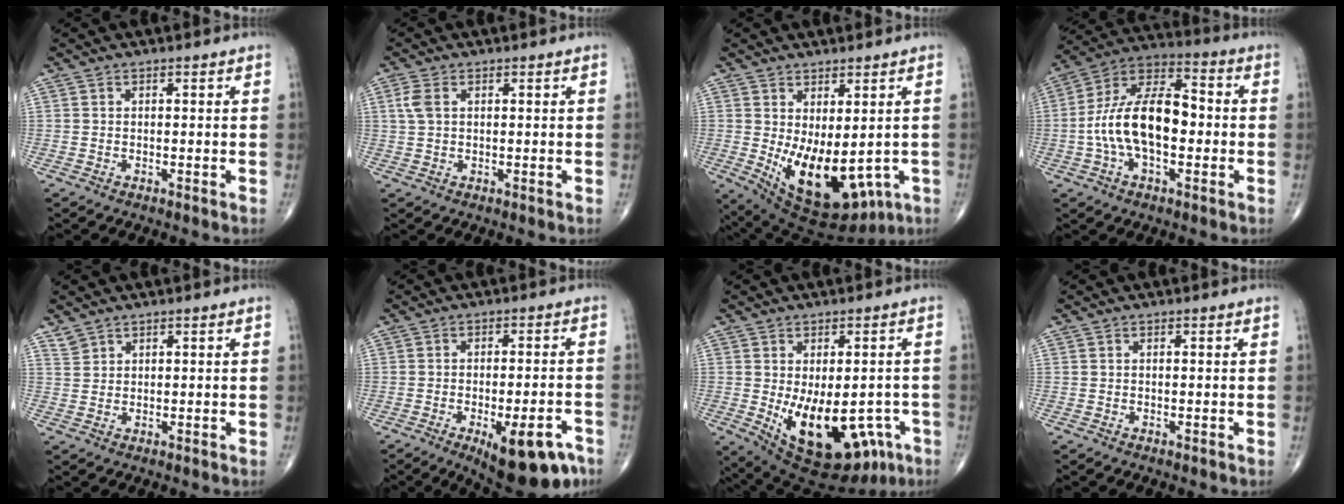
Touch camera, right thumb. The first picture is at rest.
{"total": 3.1, "force": [0.9, 1.9, 2.3], "torque": [-0.061, 0.008, 0.019]}
{"total": 15.0, "force": [-2.2, 7.7, 12.7], "torque": [-0.191, -0.018, -0.003]}
{"total": 16.6, "force": [-1.6, 8.7, 14.1], "torque": [-0.254, 0.040, -0.036]}
{"total": 1.9, "force": [1.5, 1.0, 0.2], "torque": [0.005, -0.003, 0.030]}
{"total": 14.1, "force": [-7.7, 5.0, 10.6], "torque": [-0.100, 0.026, -0.098]}
{"total": 19.5, "force": [-6.1, 10.5, 15.2], "torque": [-0.200, -0.006, -0.059]}
{"total": 0.0}